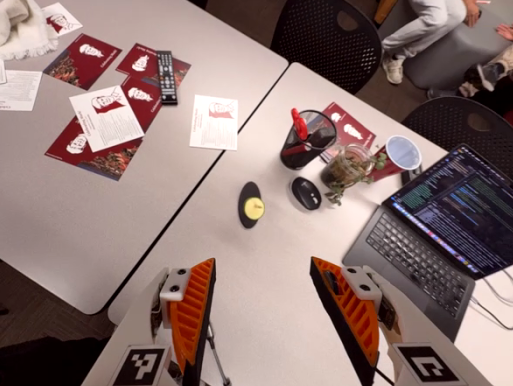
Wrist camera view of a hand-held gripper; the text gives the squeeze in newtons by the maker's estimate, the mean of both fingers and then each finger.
{"total": 0.6, "left": 0.5, "right": 0.6}